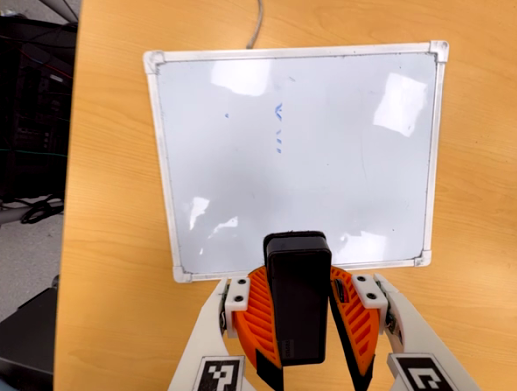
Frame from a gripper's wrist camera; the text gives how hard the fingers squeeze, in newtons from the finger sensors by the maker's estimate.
{"total": 10.5, "left": 10.4, "right": 10.7}